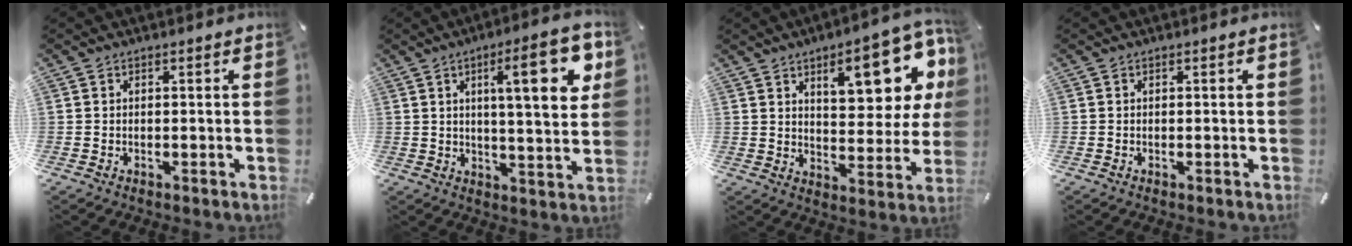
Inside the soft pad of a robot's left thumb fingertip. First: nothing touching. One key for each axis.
{"total": 16.5, "fx": 5.8, "fy": 4.2, "fz": 14.8, "tx": -0.209, "ty": -0.019, "tz": 0.080}
{"total": 17.4, "fx": 8.3, "fy": 7.5, "fz": 13.2, "tx": -0.171, "ty": -0.039, "tz": 0.131}
{"total": 0.0}